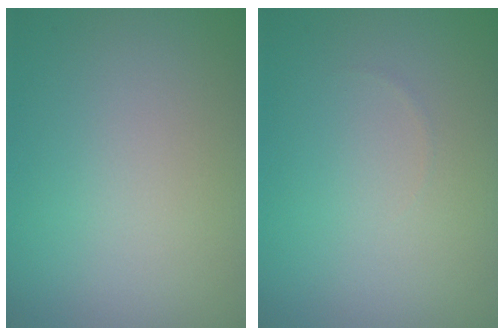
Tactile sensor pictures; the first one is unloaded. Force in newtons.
{"total": 0.0}